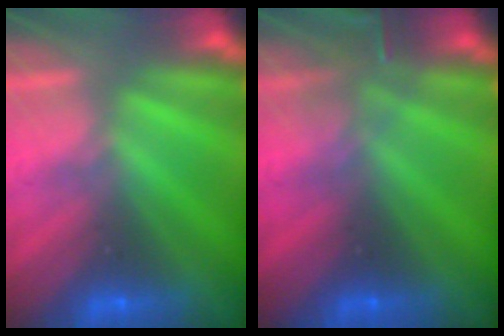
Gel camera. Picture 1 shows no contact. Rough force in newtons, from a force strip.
{"total": 3.0}